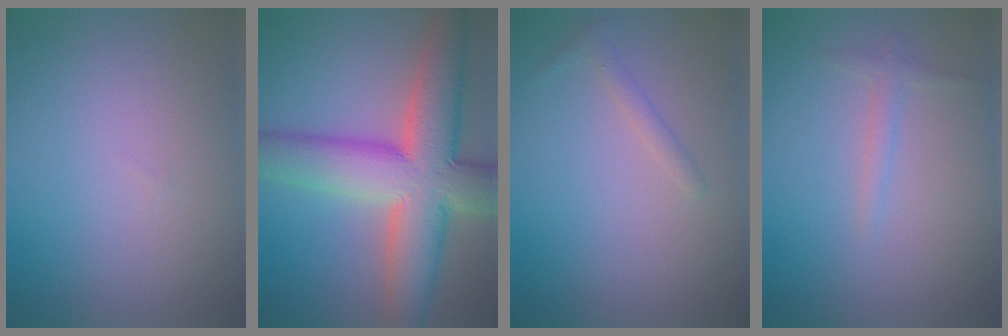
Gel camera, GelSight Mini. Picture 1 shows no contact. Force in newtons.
{"total": 12.0, "press": 12.0, "slide": 1.0}
{"total": 1.1, "press": 1.1, "slide": 0.1}
{"total": 1.1, "press": 1.1, "slide": 0.0}